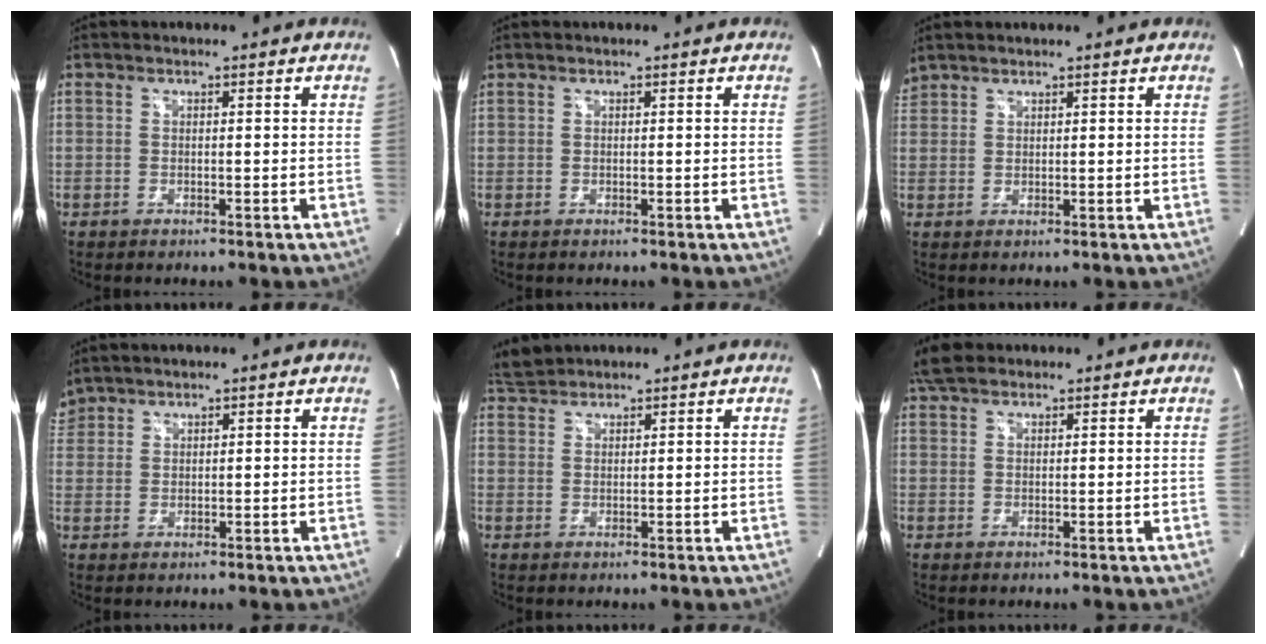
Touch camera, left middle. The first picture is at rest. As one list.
[{"total": 0.0}, {"total": 2.4, "force": [2.3, 0.6, 0.3], "torque": [-0.014, 0.022, 0.047]}, {"total": 3.3, "force": [3.1, 1.3, 0.2], "torque": [-0.009, 0.020, 0.064]}, {"total": 2.6, "force": [2.6, 0.1, -0.3], "torque": [-0.010, 0.013, 0.059]}, {"total": 3.9, "force": [3.2, 1.8, 1.4], "torque": [-0.036, 0.020, 0.061]}]